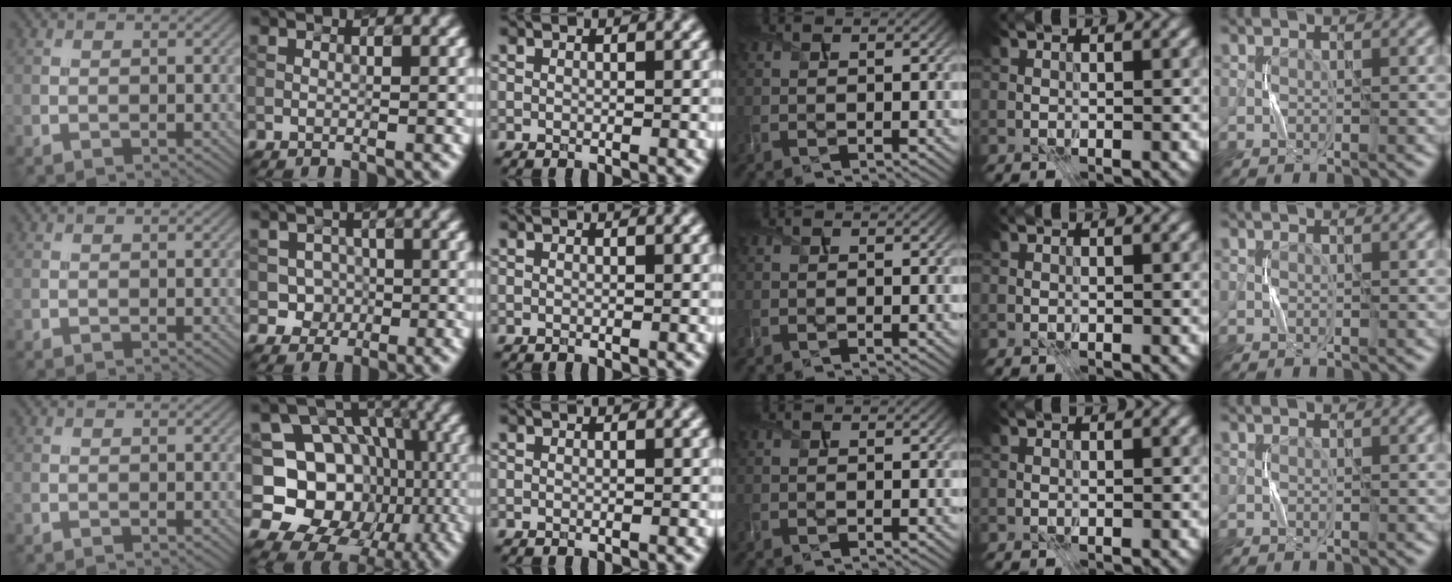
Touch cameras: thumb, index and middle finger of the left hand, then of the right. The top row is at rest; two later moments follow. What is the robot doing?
{"motion": "press", "object": "joystick"}